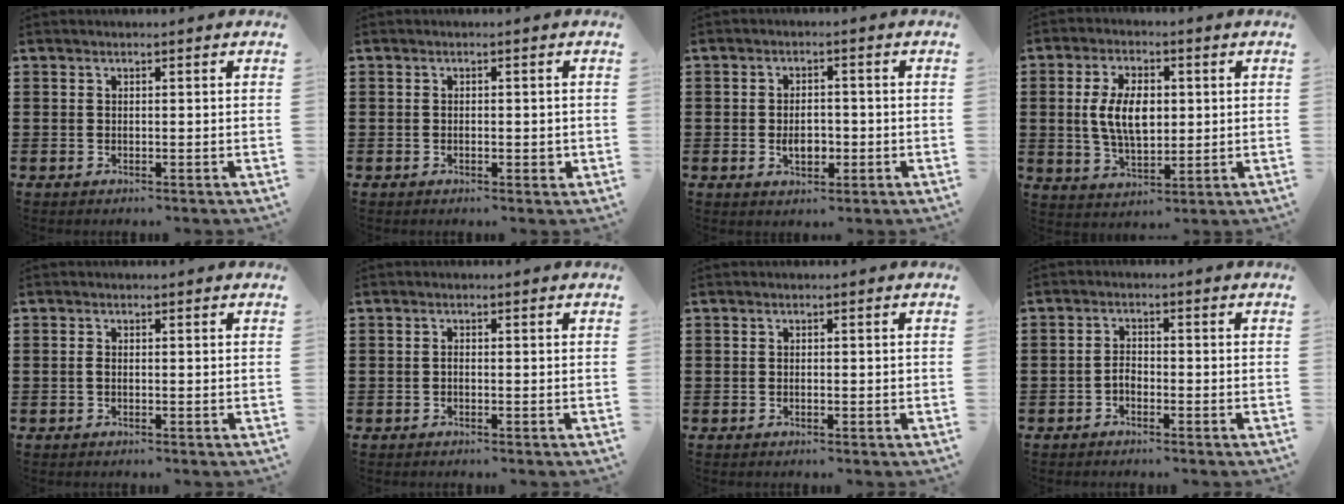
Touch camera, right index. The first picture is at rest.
{"total": 1.5, "force": [-0.4, 0.6, 1.3], "torque": [-0.023, 0.002, -0.008]}
{"total": 3.7, "force": [-0.8, 2.1, 2.9], "torque": [-0.046, 0.001, -0.017]}
{"total": 8.0, "force": [0.6, 4.4, 6.7], "torque": [-0.136, 0.008, 0.004]}
{"total": 0.6, "force": [-0.2, 0.2, 0.5], "torque": [-0.020, -0.007, -0.005]}
{"total": 0.6, "force": [-0.3, 0.2, 0.4], "torque": [-0.011, -0.004, -0.005]}
{"total": 0.7, "force": [-0.2, 0.2, 0.6], "torque": [-0.013, -0.003, -0.004]}
{"total": 1.9, "force": [-1.1, 1.0, 1.1], "torque": [-0.025, 0.004, -0.023]}